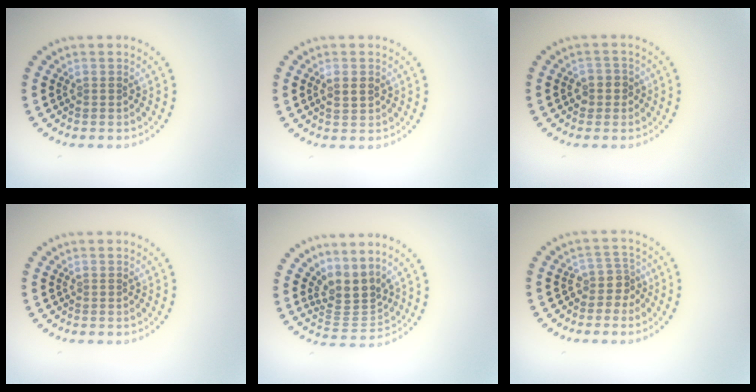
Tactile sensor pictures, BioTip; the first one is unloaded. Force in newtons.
{"total": 1.1, "press": 1.1, "slide": 0.1}
{"total": 1.7, "press": 1.5, "slide": 0.7}
{"total": 0.0}
{"total": 3.3, "press": 2.4, "slide": 2.3}
{"total": 2.2, "press": 1.6, "slide": 1.5}